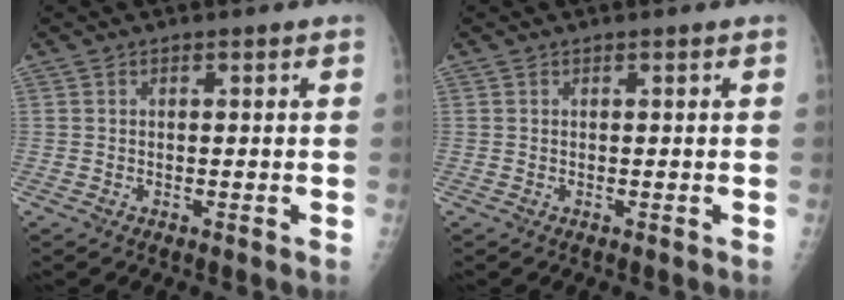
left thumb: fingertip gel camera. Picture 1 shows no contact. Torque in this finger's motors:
{"motor_torque": [0.11, 0.16, 0.45, 0.08, 0.00]}